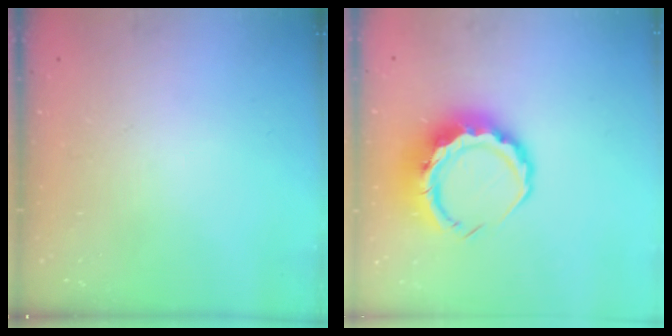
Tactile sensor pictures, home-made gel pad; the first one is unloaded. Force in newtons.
{"total": 9.3, "press": 9.1, "slide": 1.7}